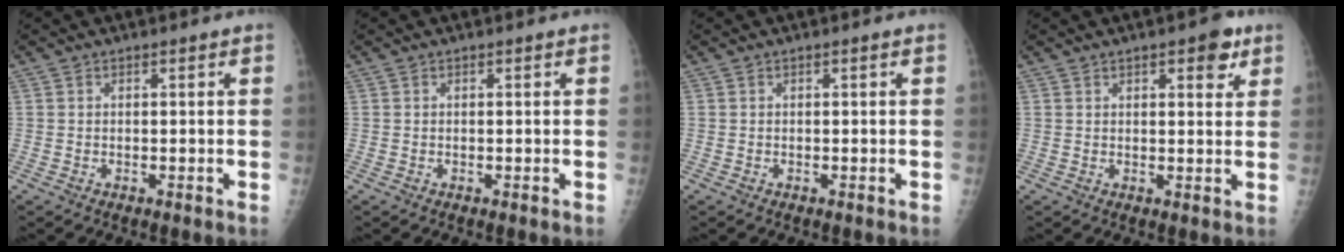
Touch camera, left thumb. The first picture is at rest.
{"total": 0.0}
{"total": 0.0}
{"total": 4.9, "force": [2.7, 2.0, 3.5], "torque": [-0.029, -0.009, 0.029]}